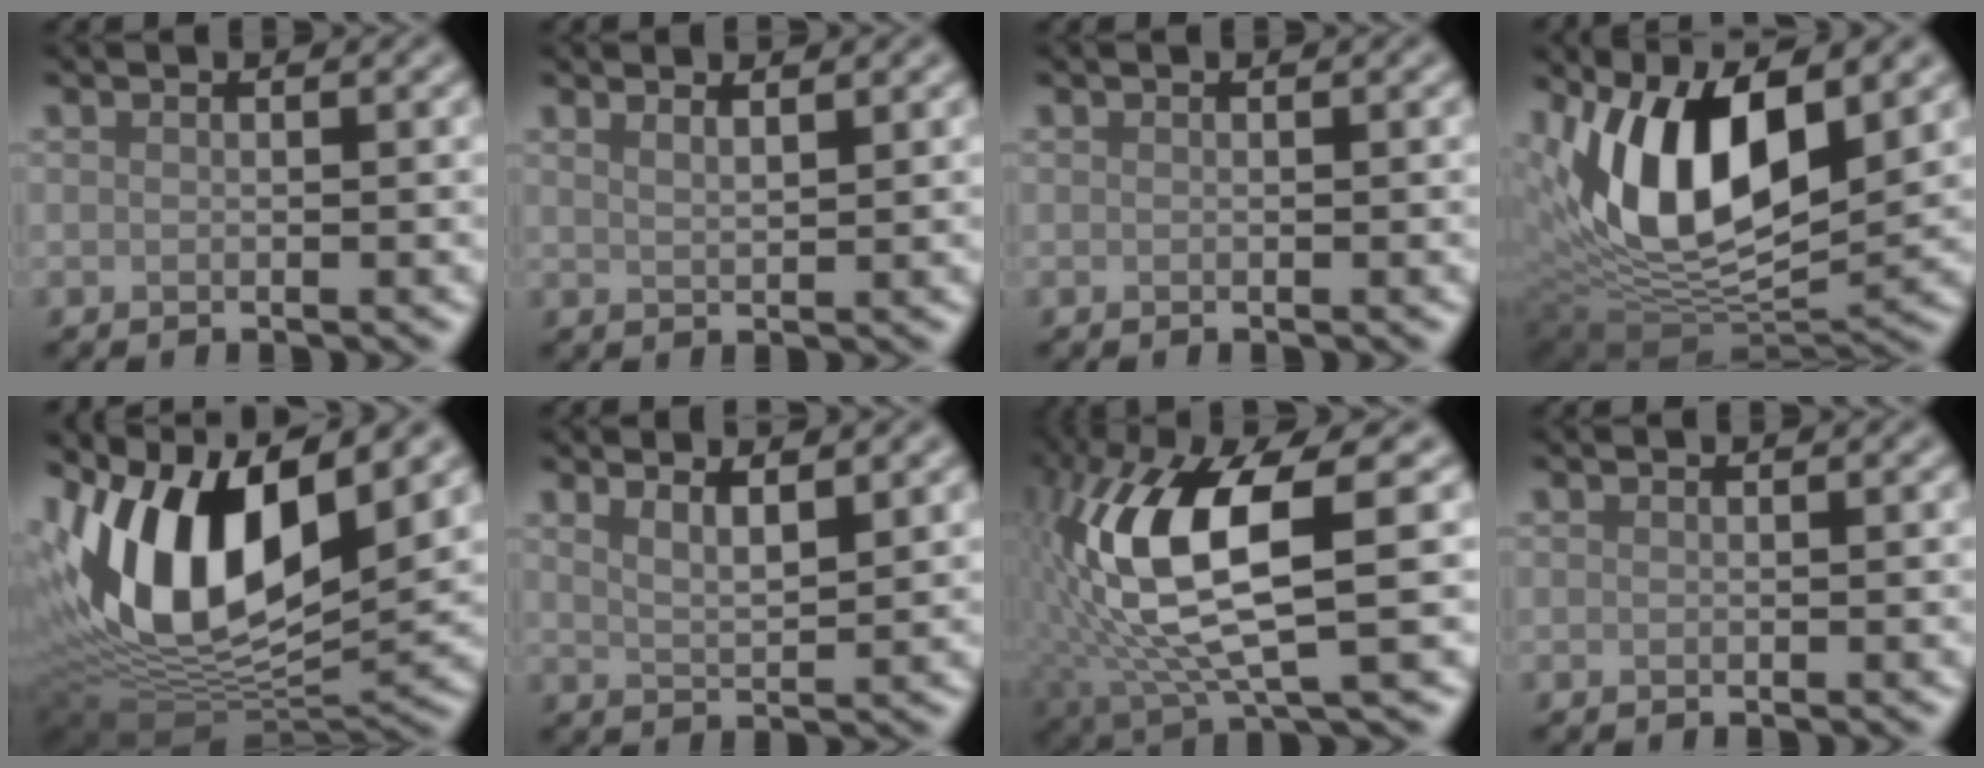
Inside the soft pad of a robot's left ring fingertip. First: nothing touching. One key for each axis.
{"total": 1.8, "fx": 1.4, "fy": 0.5, "fz": 1.0, "tx": -0.008, "ty": 0.003, "tz": 0.014}
{"total": 0.0}
{"total": 12.9, "fx": 4.3, "fy": 5.9, "fz": 10.7, "tx": -0.188, "ty": -0.005, "tz": 0.074}
{"total": 14.1, "fx": 4.3, "fy": 7.2, "fz": 11.3, "tx": -0.210, "ty": 0.005, "tz": 0.071}
{"total": 2.7, "fx": 2.0, "fy": 0.7, "fz": 1.7, "tx": -0.017, "ty": -0.001, "tz": 0.031}
{"total": 11.2, "fx": 1.3, "fy": 3.5, "fz": 10.5, "tx": -0.218, "ty": -0.002, "tz": 0.028}
{"total": 0.0}